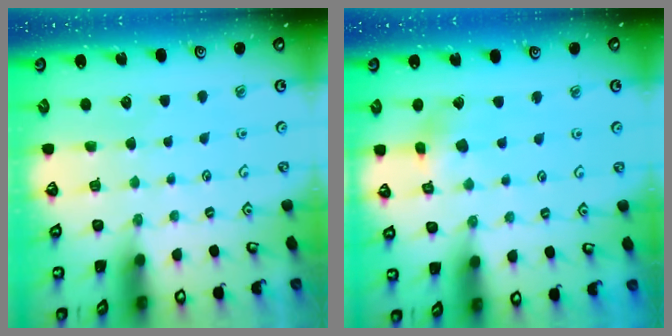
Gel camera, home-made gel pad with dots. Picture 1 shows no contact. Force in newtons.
{"total": 5.1, "press": 5.0, "slide": 0.5}